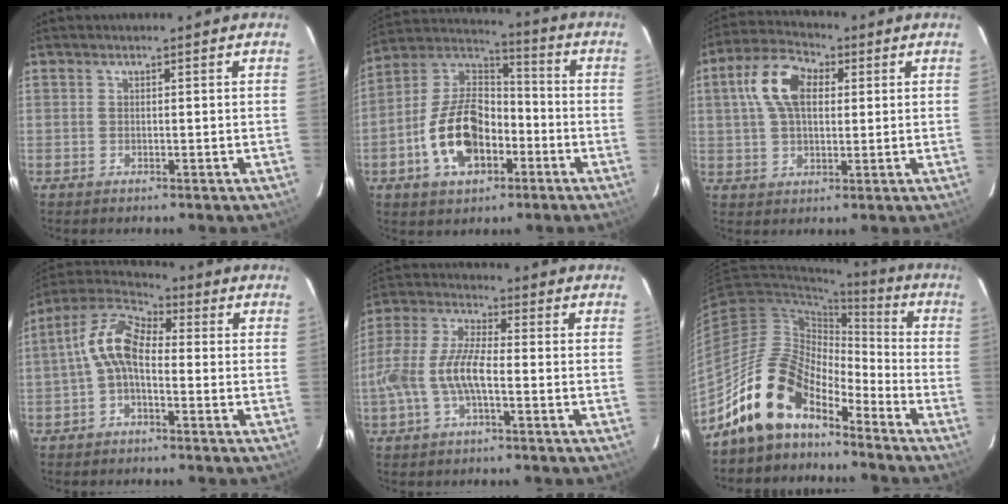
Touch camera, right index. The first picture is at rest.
{"total": 16.0, "force": [-5.7, 9.7, 11.4], "torque": [-0.234, 0.021, -0.094]}
{"total": 11.0, "force": [2.7, 6.5, 8.4], "torque": [-0.167, 0.030, 0.047]}
{"total": 8.5, "force": [-1.3, 4.5, 7.1], "torque": [-0.153, 0.026, -0.033]}
{"total": 10.5, "force": [-2.8, 3.6, 9.5], "torque": [-0.211, 0.007, -0.054]}
{"total": 13.7, "force": [-11.2, 5.5, 5.7], "torque": [-0.104, 0.021, -0.215]}